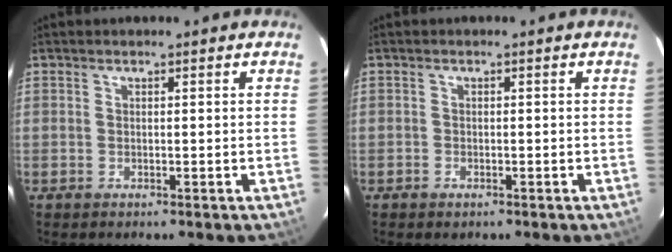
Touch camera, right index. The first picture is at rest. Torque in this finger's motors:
{"motor_torque": [0.22, -0.32, -0.15, -0.04]}